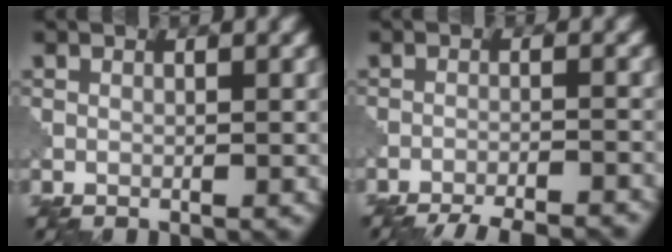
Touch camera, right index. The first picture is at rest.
{"total": 8.2, "force": [-7.7, 1.4, 2.4], "torque": [-0.026, 0.001, -0.108]}